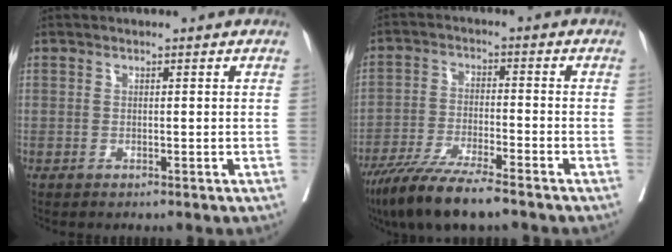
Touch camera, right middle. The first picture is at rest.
{"total": 10.7, "force": [-8.3, 0.9, 6.6], "torque": [-0.113, -0.029, -0.146]}